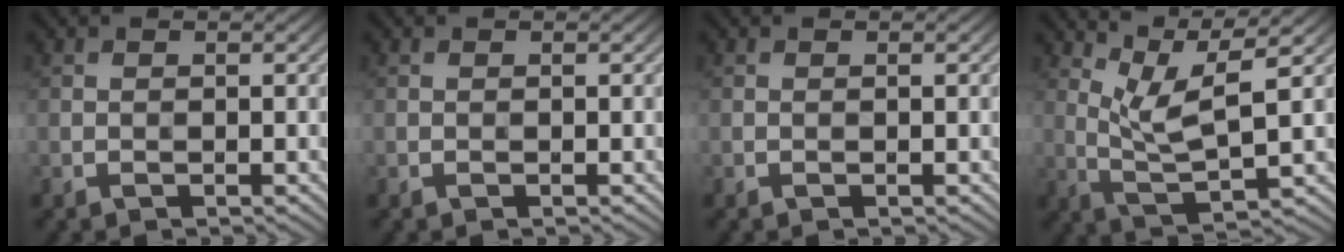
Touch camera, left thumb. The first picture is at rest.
{"total": 0.0}
{"total": 0.0}
{"total": 6.2, "force": [3.7, 1.0, 4.9], "torque": [-0.108, 0.002, 0.083]}